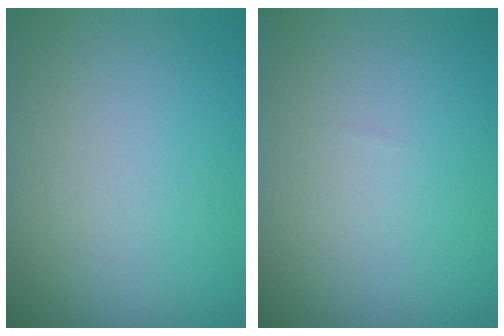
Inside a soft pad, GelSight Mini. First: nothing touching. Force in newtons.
{"total": 0.0}